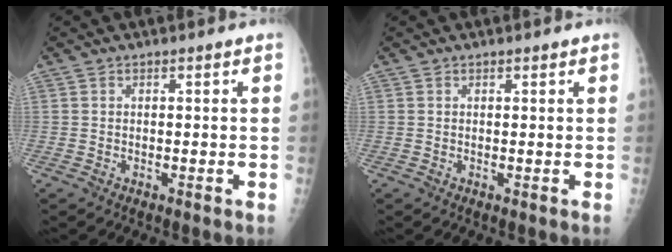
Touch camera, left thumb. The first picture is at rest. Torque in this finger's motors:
{"motor_torque": [-0.02, -0.03, -0.07, -0.09, 0.02]}